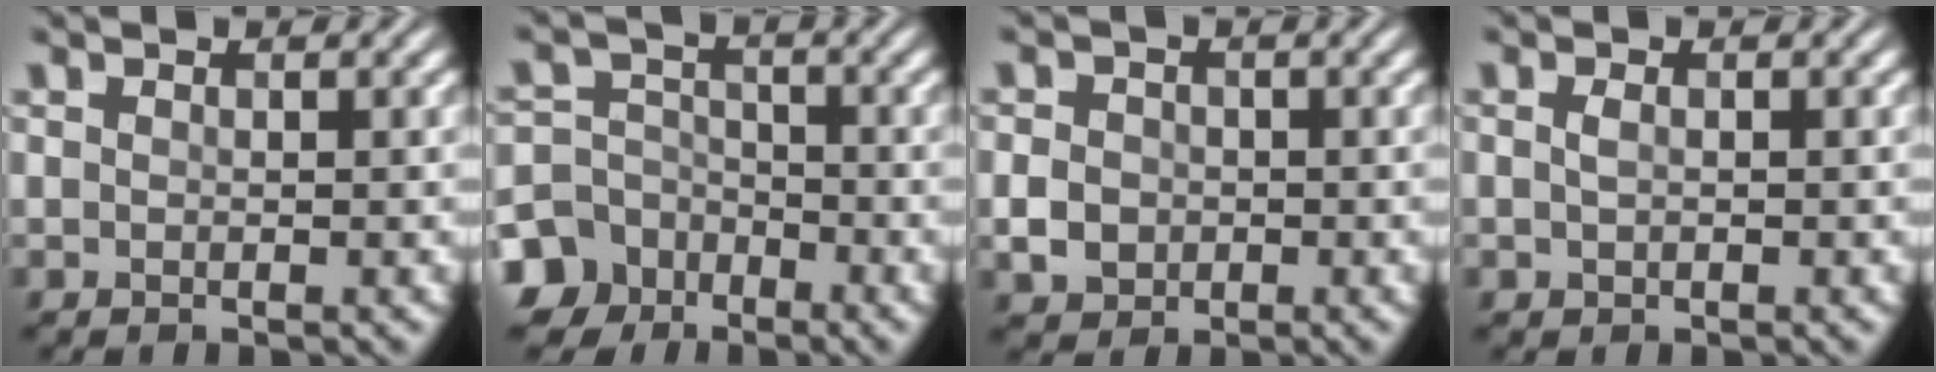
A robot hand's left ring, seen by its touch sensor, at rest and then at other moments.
{"total": 8.8, "force": [-5.3, 6.9, 1.4], "torque": [-0.025, -0.020, -0.119]}
{"total": 2.7, "force": [-0.6, 2.4, 1.2], "torque": [-0.021, -0.001, -0.014]}
{"total": 0.8, "force": [0.0, 0.6, 0.6], "torque": [-0.017, -0.001, 0.000]}